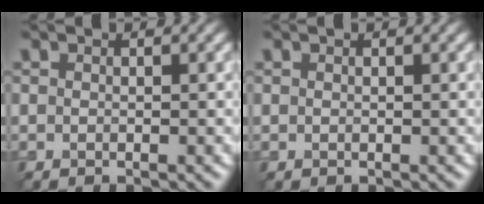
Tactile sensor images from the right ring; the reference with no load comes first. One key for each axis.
{"total": 0.0}